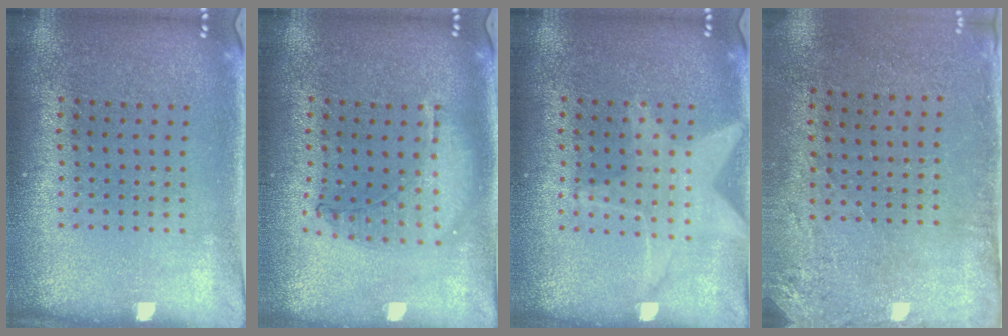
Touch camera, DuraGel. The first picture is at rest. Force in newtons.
{"total": 1.0, "press": 0.9, "slide": 0.3}
{"total": 1.4, "press": 1.4, "slide": 0.1}
{"total": 2.8, "press": 2.3, "slide": 1.6}